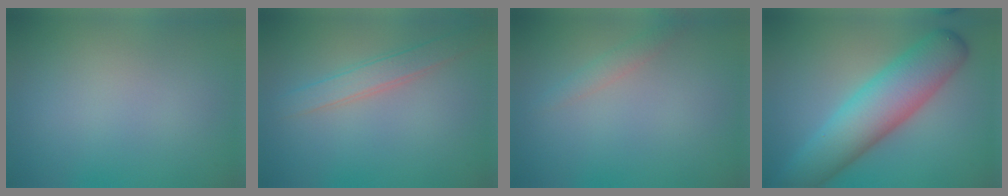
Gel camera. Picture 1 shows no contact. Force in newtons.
{"total": 2.5, "press": 2.5, "slide": 0.1}
{"total": 1.3, "press": 1.3, "slide": 0.2}
{"total": 8.5, "press": 8.5, "slide": 0.1}